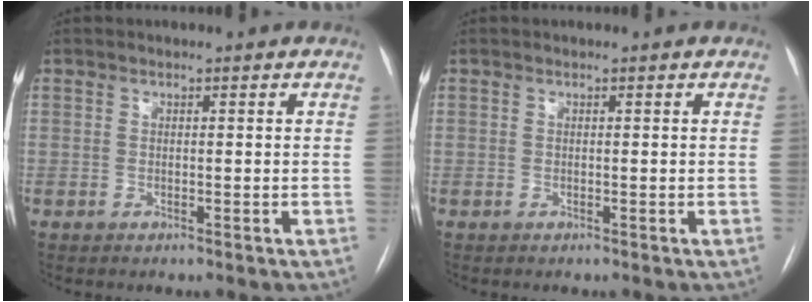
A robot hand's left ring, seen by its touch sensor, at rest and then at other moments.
{"total": 0.0}